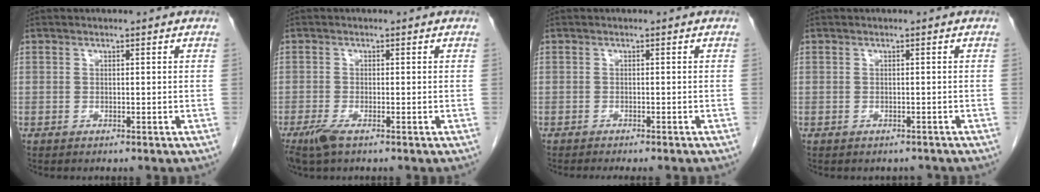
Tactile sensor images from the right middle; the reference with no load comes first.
{"total": 2.9, "force": [-1.8, 0.6, 2.2], "torque": [-0.049, -0.007, -0.036]}
{"total": 5.2, "force": [-4.6, 0.6, 2.4], "torque": [-0.022, -0.007, -0.060]}
{"total": 1.3, "force": [-1.1, 0.7, 0.1], "torque": [-0.004, 0.001, -0.016]}